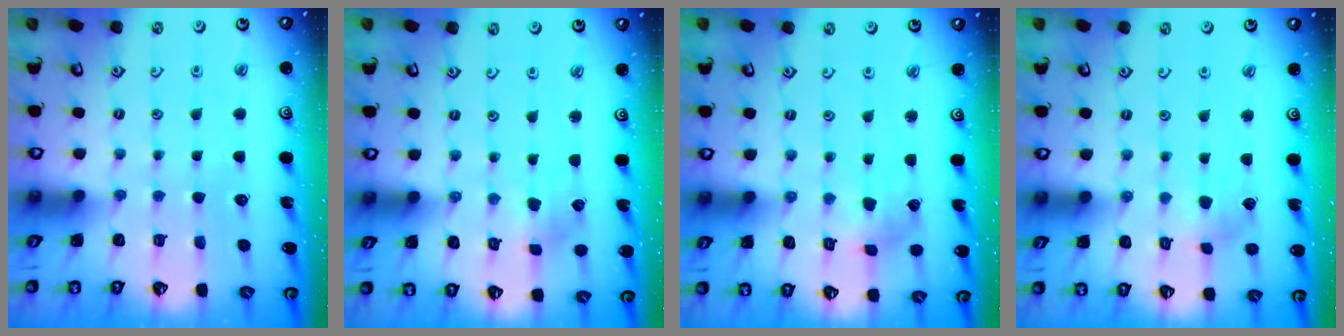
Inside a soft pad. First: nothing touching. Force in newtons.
{"total": 2.3, "press": 2.3, "slide": 0.5}
{"total": 2.4, "press": 2.3, "slide": 0.5}
{"total": 3.9, "press": 3.9, "slide": 0.5}